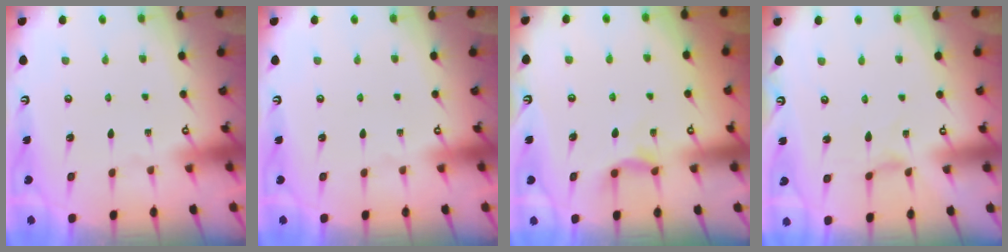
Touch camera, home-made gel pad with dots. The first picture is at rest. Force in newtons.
{"total": 0.0}
{"total": 3.2, "press": 3.2, "slide": 0.4}
{"total": 0.0}